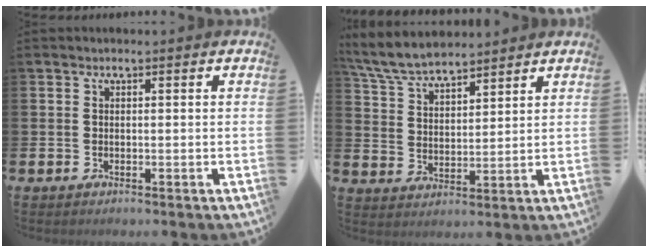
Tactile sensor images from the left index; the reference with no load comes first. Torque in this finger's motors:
{"motor_torque": [0.23, -0.56, 0.80, 0.11]}